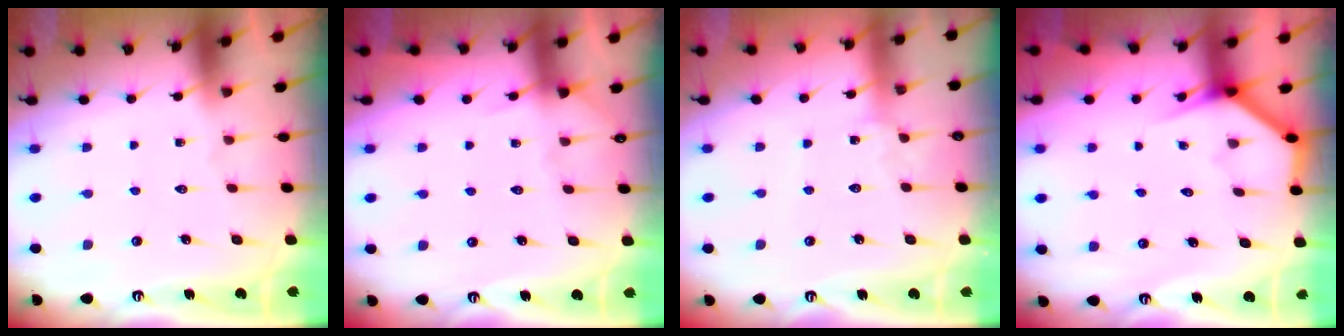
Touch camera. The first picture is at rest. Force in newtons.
{"total": 2.2, "press": 2.2, "slide": 0.2}
{"total": 2.0, "press": 2.0, "slide": 0.2}
{"total": 3.6, "press": 3.6, "slide": 0.3}